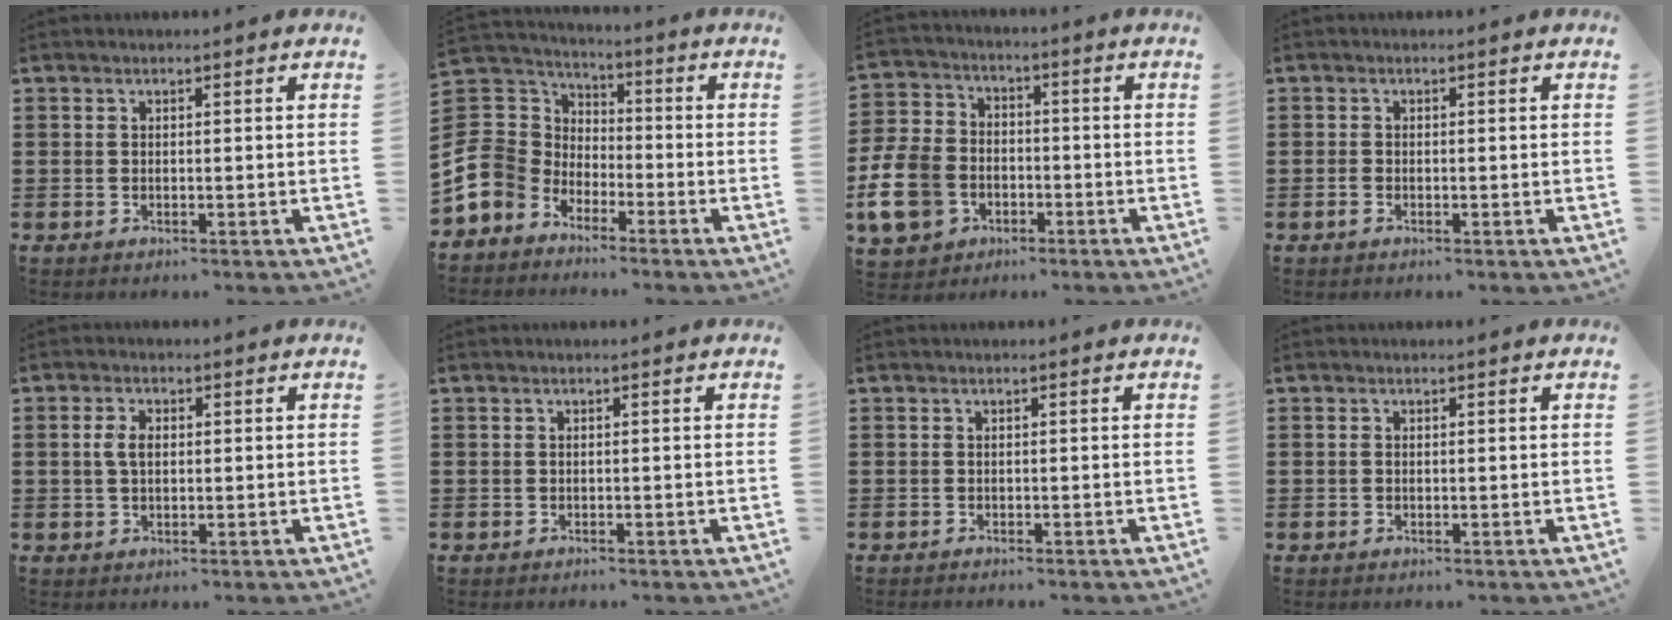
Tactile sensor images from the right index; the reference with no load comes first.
{"total": 7.9, "force": [-3.5, 6.9, 1.5], "torque": [-0.094, -0.006, -0.076]}
{"total": 10.5, "force": [-4.2, 7.9, 5.6], "torque": [-0.160, 0.018, -0.083]}
{"total": 0.8, "force": [-0.5, 0.3, 0.5], "torque": [-0.012, -0.004, -0.009]}
{"total": 2.9, "force": [0.3, 1.6, 2.4], "torque": [-0.057, 0.007, 0.001]}
{"total": 0.0}
{"total": 0.0}
{"total": 0.0}